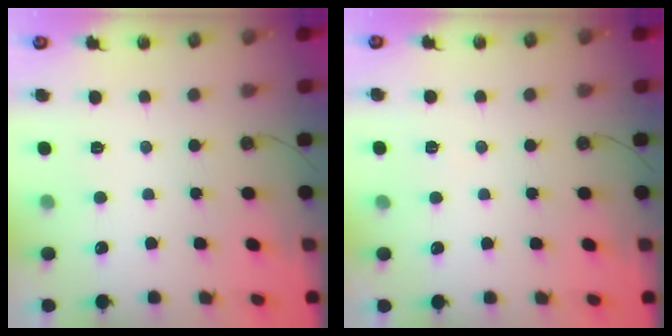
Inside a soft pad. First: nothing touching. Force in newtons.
{"total": 5.5, "press": 3.3, "slide": 4.4}